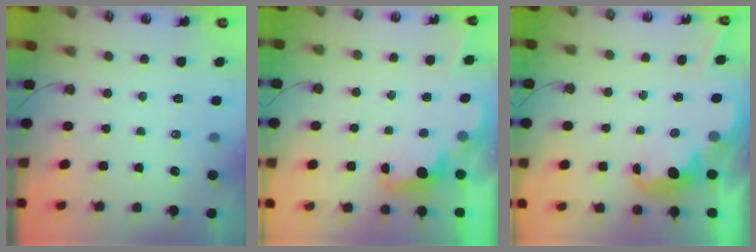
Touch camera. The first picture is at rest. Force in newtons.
{"total": 2.5, "press": 2.4, "slide": 0.5}
{"total": 2.6, "press": 2.6, "slide": 0.5}